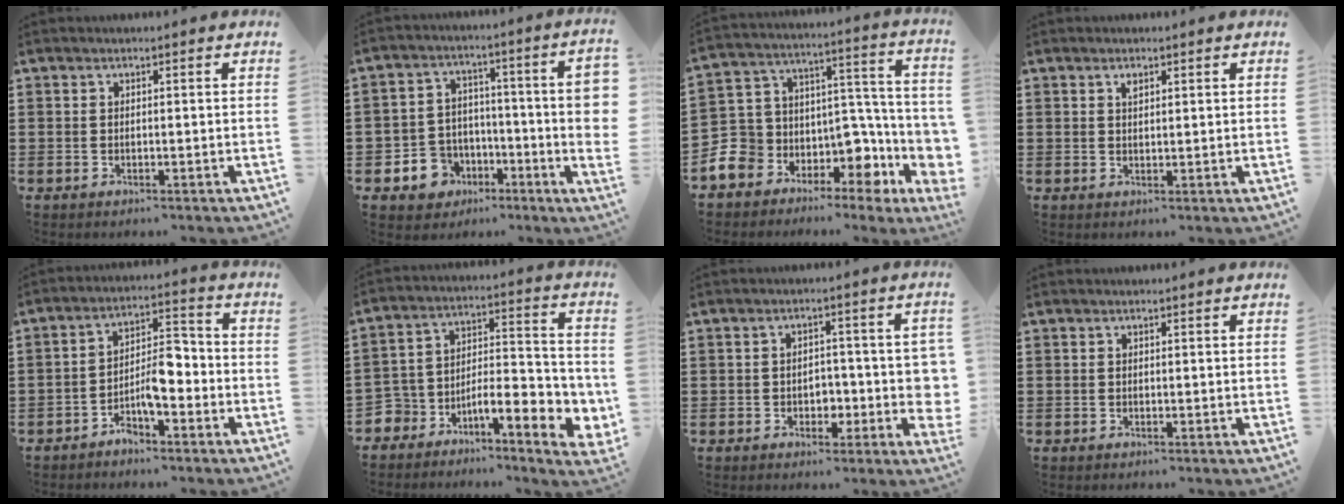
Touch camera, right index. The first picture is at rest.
{"total": 7.1, "force": [-3.1, 5.1, 3.8], "torque": [-0.091, 0.019, -0.059]}
{"total": 7.6, "force": [-1.8, 7.1, 2.2], "torque": [-0.067, -0.044, -0.024]}
{"total": 1.0, "force": [0.6, 0.4, 0.7], "torque": [-0.016, 0.003, 0.010]}
{"total": 6.3, "force": [-2.9, 2.5, 4.9], "torque": [-0.095, 0.006, -0.056]}
{"total": 7.7, "force": [-5.3, 3.3, 4.6], "torque": [-0.074, -0.001, -0.098]}
{"total": 4.0, "force": [-1.1, 2.8, 2.6], "torque": [-0.038, 0.001, -0.027]}
{"total": 0.0}